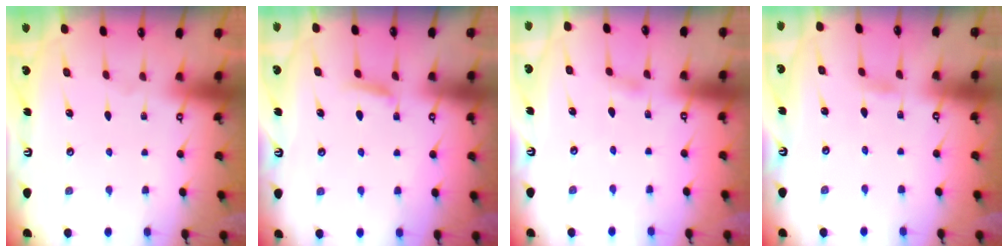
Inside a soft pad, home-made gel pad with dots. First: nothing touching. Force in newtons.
{"total": 5.0, "press": 4.9, "slide": 0.8}
{"total": 2.2, "press": 2.2, "slide": 0.3}
{"total": 1.5, "press": 1.5, "slide": 0.2}